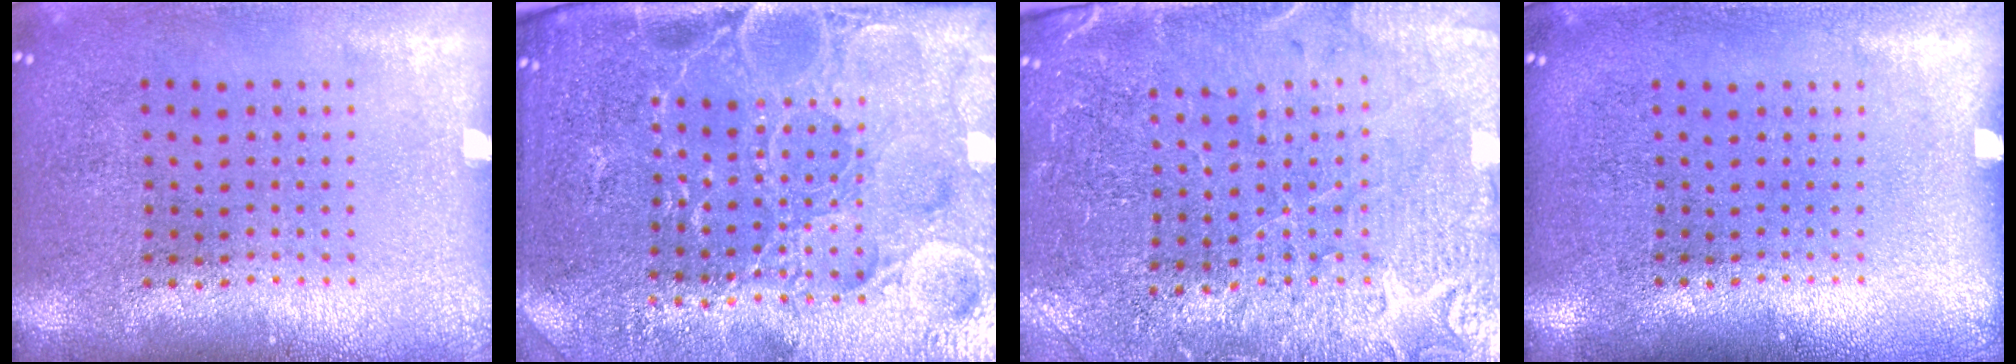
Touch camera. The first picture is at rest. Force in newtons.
{"total": 4.8, "press": 4.1, "slide": 2.4}
{"total": 3.3, "press": 3.2, "slide": 0.9}
{"total": 0.0}